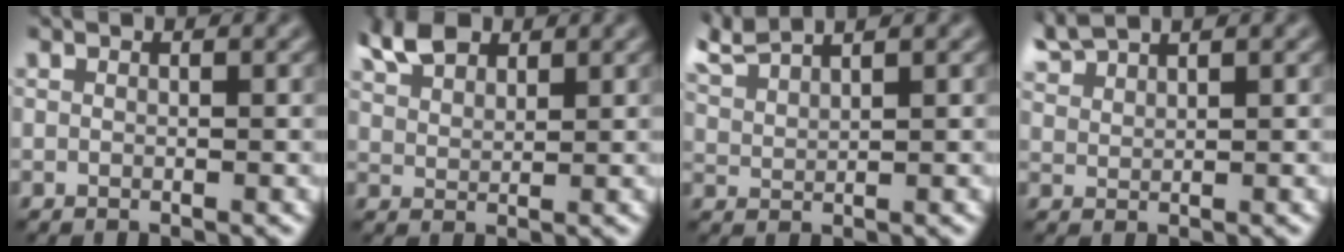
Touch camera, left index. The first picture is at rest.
{"total": 3.9, "force": [3.0, 1.8, 1.7], "torque": [-0.037, 0.013, 0.059]}
{"total": 3.3, "force": [3.0, 0.4, 1.3], "torque": [-0.027, 0.015, 0.064]}
{"total": 2.6, "force": [2.5, 0.2, 0.8], "torque": [-0.017, 0.010, 0.056]}